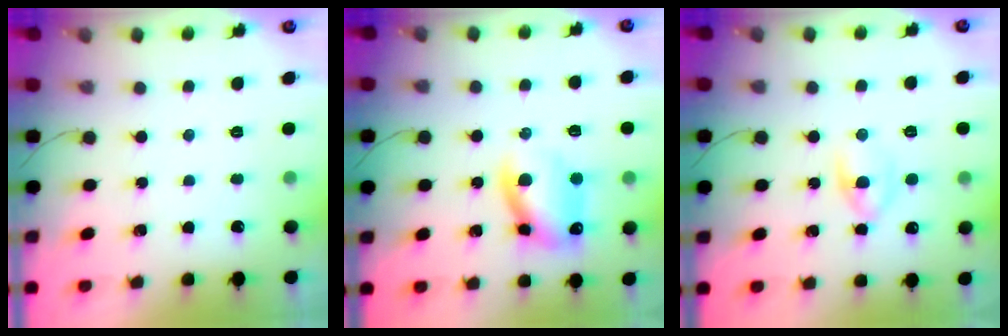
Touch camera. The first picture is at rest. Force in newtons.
{"total": 11.5, "press": 11.3, "slide": 2.0}
{"total": 3.7, "press": 3.6, "slide": 1.0}